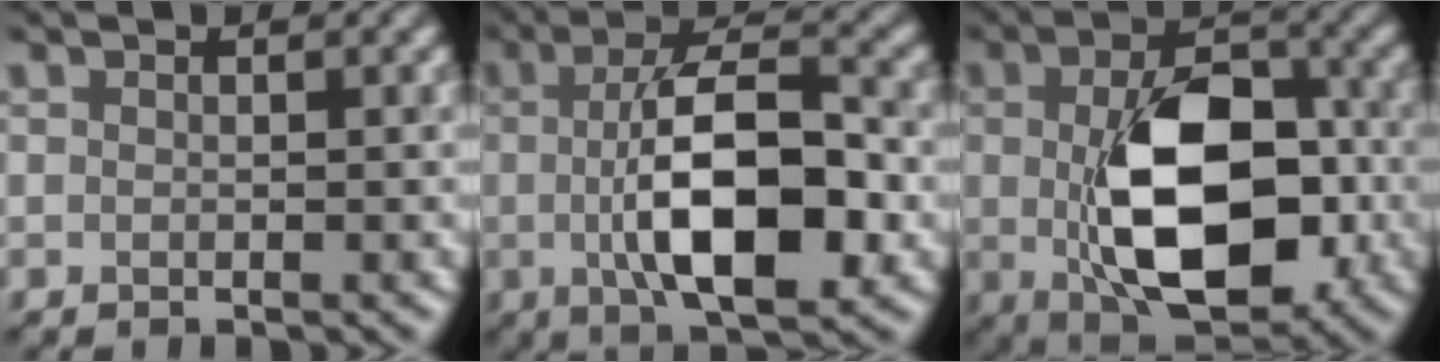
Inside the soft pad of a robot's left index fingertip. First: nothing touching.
{"total": 10.2, "force": [-1.0, 3.9, 9.3], "torque": [-0.151, 0.002, -0.019]}
{"total": 11.8, "force": [-1.0, 6.8, 9.7], "torque": [-0.160, -0.013, -0.005]}